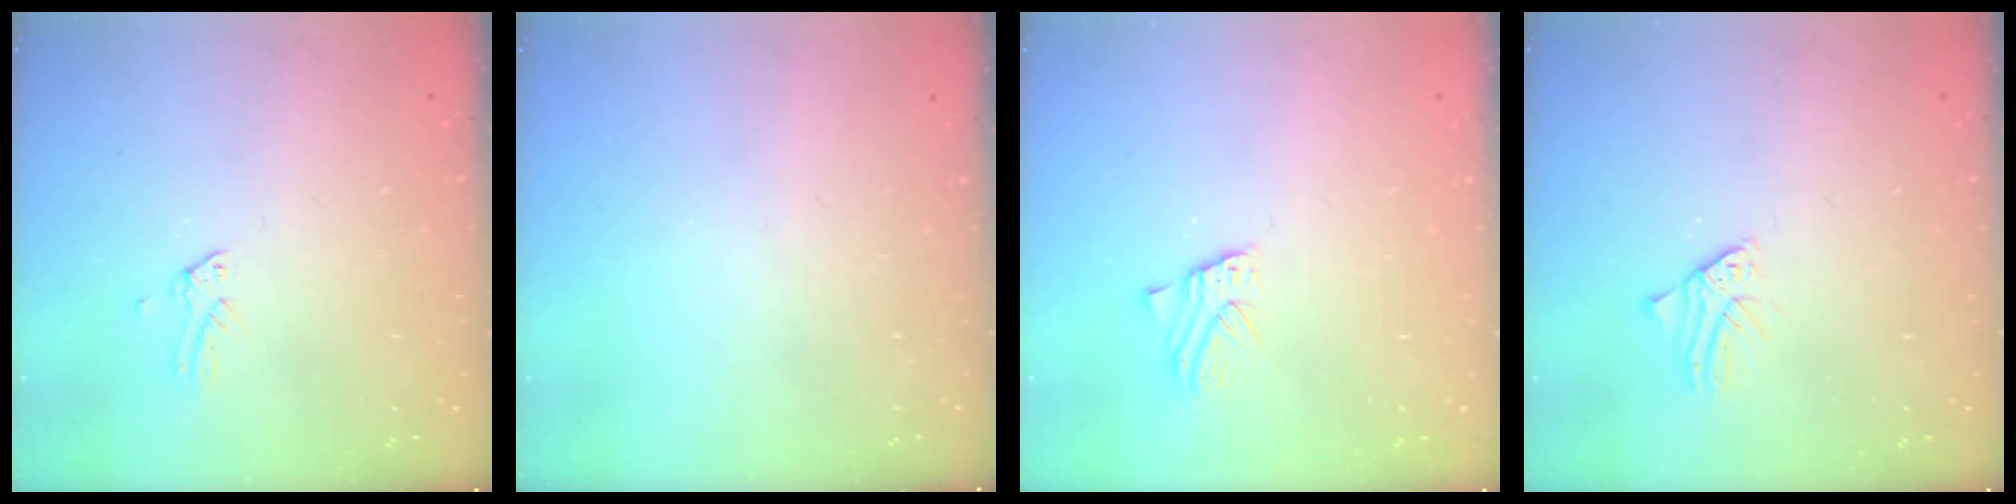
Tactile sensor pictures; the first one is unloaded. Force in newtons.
{"total": 0.0}
{"total": 1.1, "press": 1.1, "slide": 0.2}
{"total": 1.1, "press": 1.1, "slide": 0.1}